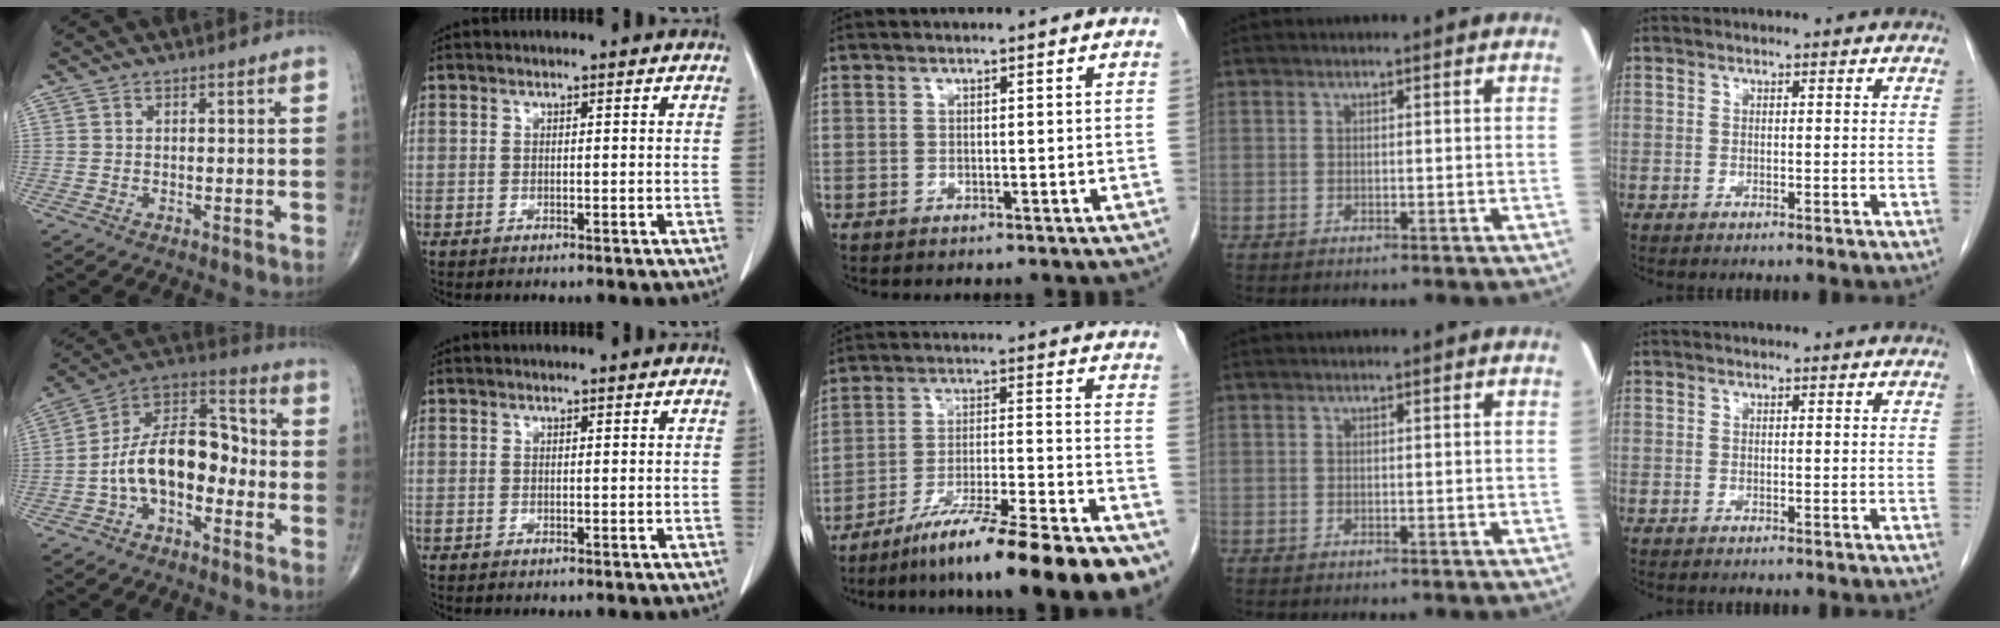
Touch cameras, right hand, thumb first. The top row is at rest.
{"thumb": {"total": 15.5, "force": [-3.4, 8.9, 12.2], "torque": [-0.187, 0.061, -0.070]}, "middle": {"total": 19.1, "force": [-14.9, 0.3, 12.0], "torque": [-0.157, -0.008, -0.244]}}